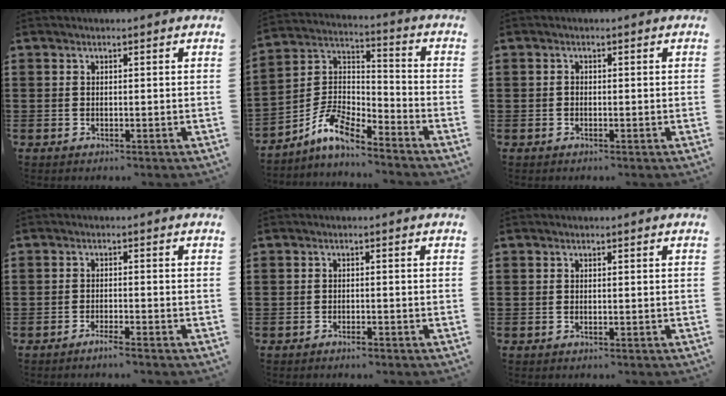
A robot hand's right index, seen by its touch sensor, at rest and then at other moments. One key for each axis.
{"total": 7.8, "fx": -6.0, "fy": 2.5, "fz": 4.3, "tx": -0.112, "ty": -0.002, "tz": -0.126}
{"total": 0.6, "fx": -0.3, "fy": 0.4, "fz": 0.3, "tx": -0.007, "ty": 0.001, "tz": -0.007}
{"total": 1.9, "fx": -1.7, "fy": -0.2, "fz": 0.9, "tx": -0.015, "ty": -0.002, "tz": -0.030}
{"total": 0.9, "fx": -0.8, "fy": 0.2, "fz": 0.3, "tx": -0.008, "ty": -0.001, "tz": -0.015}
{"total": 0.0}